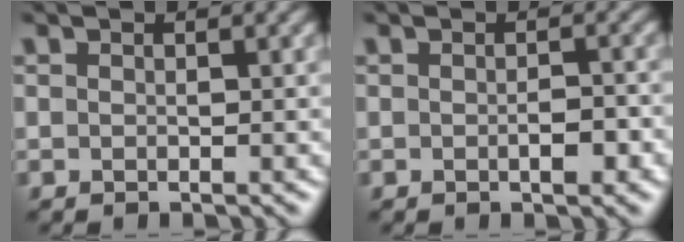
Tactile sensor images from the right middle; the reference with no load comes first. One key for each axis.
{"total": 1.9, "fx": -0.6, "fy": 0.6, "fz": 1.7, "tx": -0.027, "ty": 0.000, "tz": -0.009}